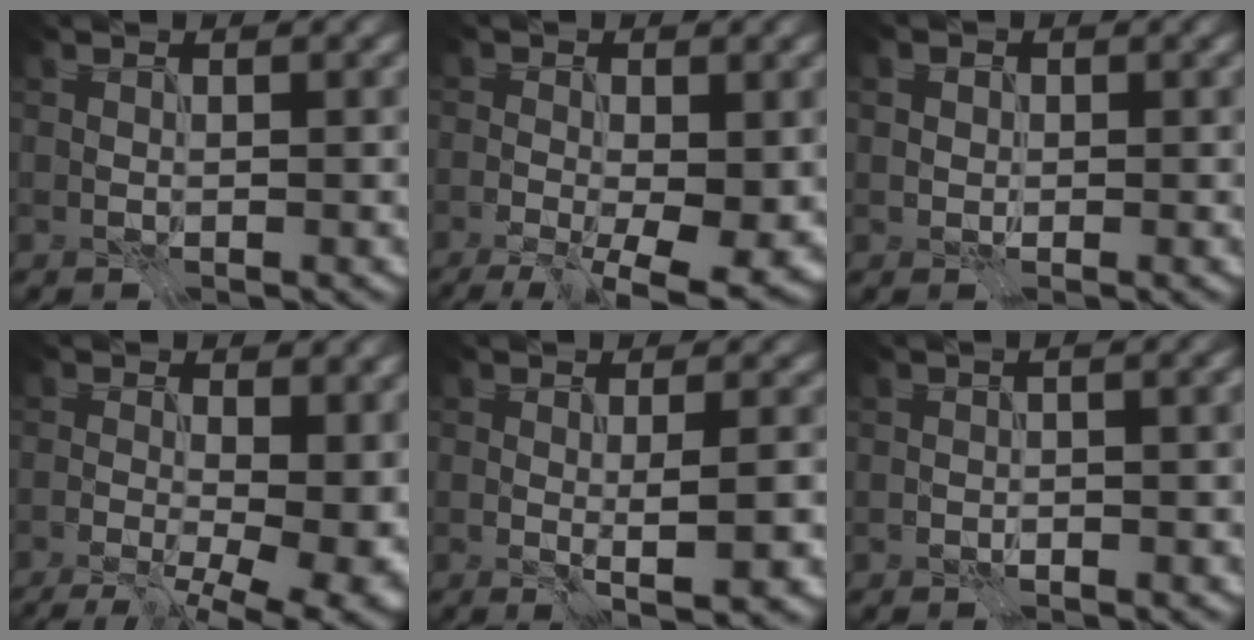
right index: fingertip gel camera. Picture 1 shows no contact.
{"total": 6.9, "force": [-2.0, 2.5, 6.2], "torque": [-0.090, -0.013, -0.028]}
{"total": 0.8, "force": [0.1, 0.8, 0.1], "torque": [0.001, 0.000, 0.003]}
{"total": 11.3, "force": [-1.1, 5.1, 10.0], "torque": [-0.098, -0.013, 0.000]}
{"total": 3.1, "force": [-0.8, 0.6, 3.0], "torque": [-0.038, 0.000, -0.011]}
{"total": 4.6, "force": [0.6, 2.2, 3.9], "torque": [-0.012, 0.034, -0.015]}